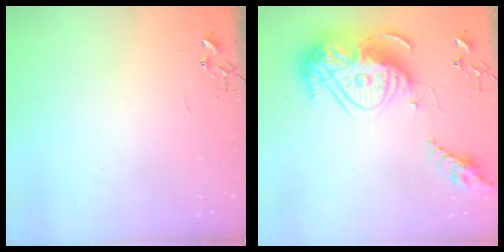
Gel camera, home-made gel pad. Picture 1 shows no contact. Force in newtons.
{"total": 22.8, "press": 22.7, "slide": 2.2}